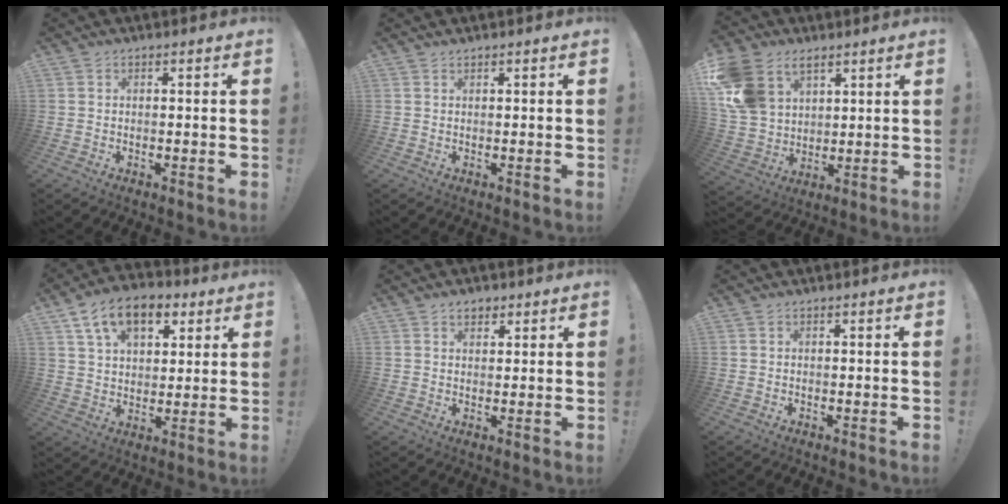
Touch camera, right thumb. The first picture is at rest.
{"total": 0.5, "force": [0.5, 0.0, -0.1], "torque": [0.008, -0.002, 0.009]}
{"total": 14.1, "force": [7.5, 9.9, 6.8], "torque": [-0.145, -0.040, 0.149]}
{"total": 14.2, "force": [6.9, 9.1, 8.5], "torque": [-0.136, -0.017, 0.129]}
{"total": 3.1, "force": [2.0, 2.1, 1.1], "torque": [-0.006, -0.009, 0.034]}
{"total": 0.0}